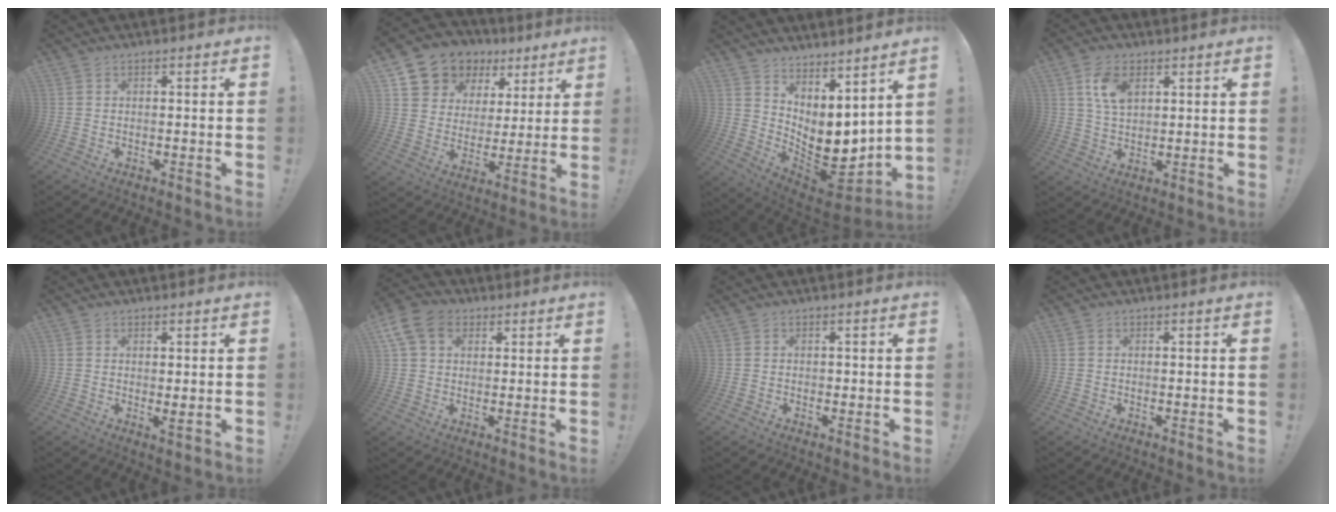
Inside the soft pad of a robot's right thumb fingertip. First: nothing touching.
{"total": 11.2, "force": [7.2, 8.1, 2.8], "torque": [-0.055, -0.048, 0.144]}
{"total": 10.6, "force": [-0.5, 7.3, 7.7], "torque": [-0.084, -0.029, 0.009]}
{"total": 8.2, "force": [3.6, 5.0, 5.5], "torque": [-0.092, -0.006, 0.068]}
{"total": 2.3, "force": [0.7, 0.5, 2.2], "torque": [-0.028, -0.007, 0.013]}
{"total": 10.8, "force": [4.2, 7.8, 6.1], "torque": [-0.108, -0.006, 0.085]}
{"total": 0.5, "force": [-0.3, 0.4, 0.1], "torque": [-0.004, 0.002, -0.004]}
{"total": 0.0}